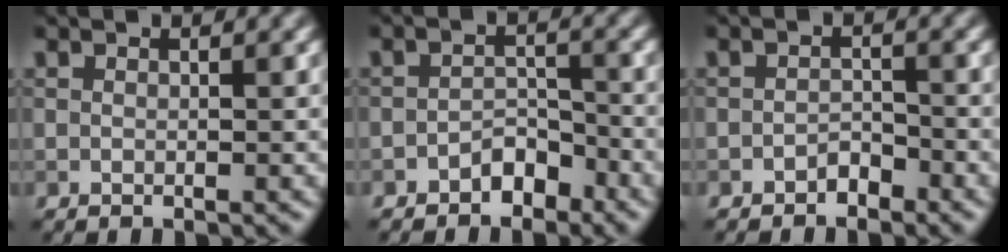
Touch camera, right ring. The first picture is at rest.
{"total": 2.2, "force": [-1.7, 1.2, 0.9], "torque": [-0.008, 0.011, -0.029]}
{"total": 1.5, "force": [-1.2, 0.8, 0.5], "torque": [-0.004, 0.006, -0.021]}